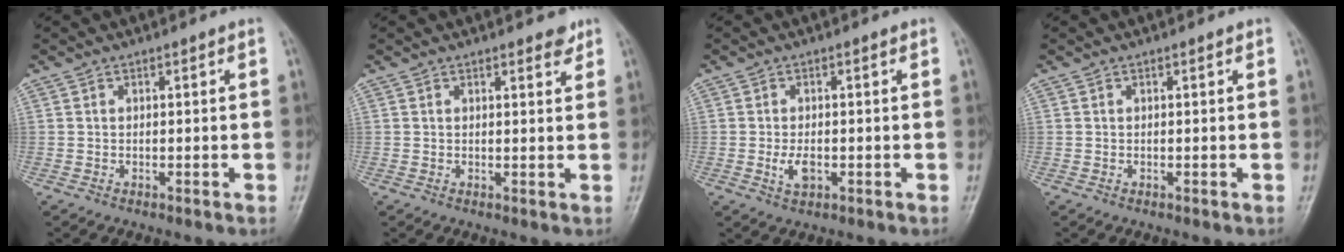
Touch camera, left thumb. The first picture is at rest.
{"total": 2.2, "force": [1.7, 0.8, 1.2], "torque": [-0.007, -0.010, 0.020]}
{"total": 3.1, "force": [-0.7, 1.7, 2.5], "torque": [-0.048, -0.004, -0.010]}
{"total": 0.0}